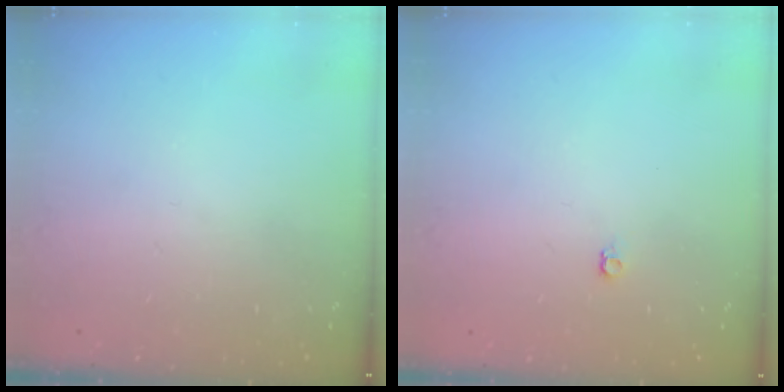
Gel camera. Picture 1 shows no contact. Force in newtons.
{"total": 3.6, "press": 3.5, "slide": 0.6}